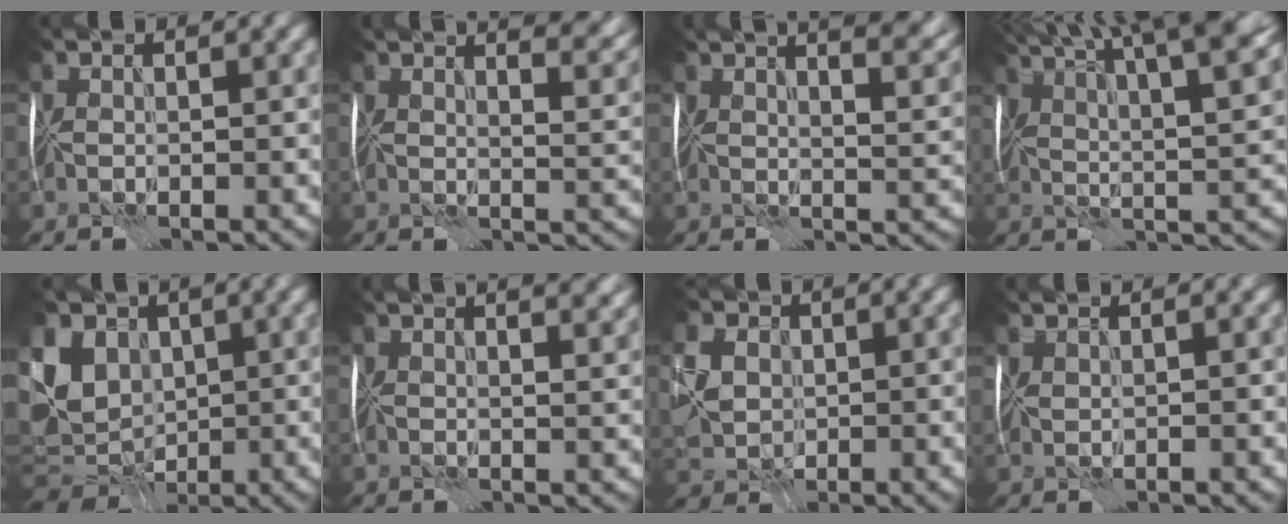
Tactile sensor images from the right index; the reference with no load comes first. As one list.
[{"total": 9.3, "force": [6.7, 2.9, 5.7], "torque": [-0.047, 0.035, 0.055]}, {"total": 11.8, "force": [7.7, 4.1, 7.9], "torque": [-0.074, 0.047, 0.072]}, {"total": 12.2, "force": [7.0, 3.5, 9.4], "torque": [-0.141, 0.029, 0.077]}, {"total": 9.9, "force": [2.2, 7.6, 6.0], "torque": [-0.141, 0.021, 0.042]}, {"total": 8.8, "force": [5.6, 3.7, 5.7], "torque": [-0.039, 0.048, 0.043]}, {"total": 5.3, "force": [0.6, 4.2, 3.2], "torque": [-0.093, 0.008, 0.008]}, {"total": 1.2, "force": [1.0, 0.1, 0.6], "torque": [-0.008, 0.004, 0.006]}]